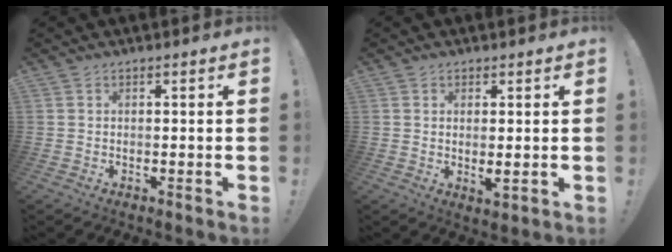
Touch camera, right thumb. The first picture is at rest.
{"total": 3.0, "force": [0.9, 1.0, 2.7], "torque": [-0.035, -0.010, 0.017]}